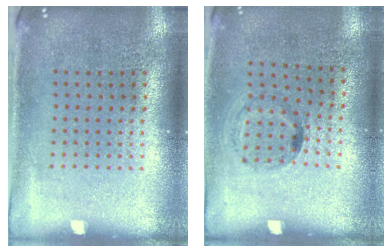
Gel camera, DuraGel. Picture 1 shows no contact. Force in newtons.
{"total": 1.3, "press": 0.7, "slide": 1.1}